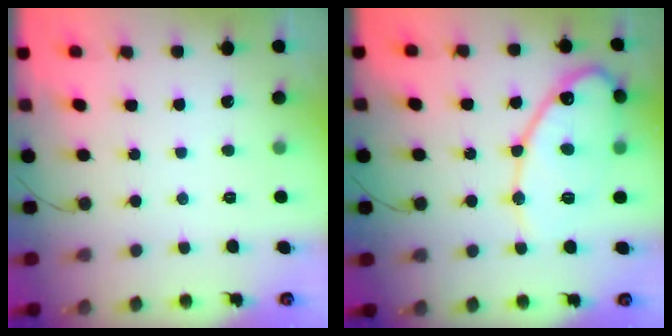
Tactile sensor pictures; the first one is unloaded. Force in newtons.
{"total": 15.5, "press": 15.4, "slide": 0.7}